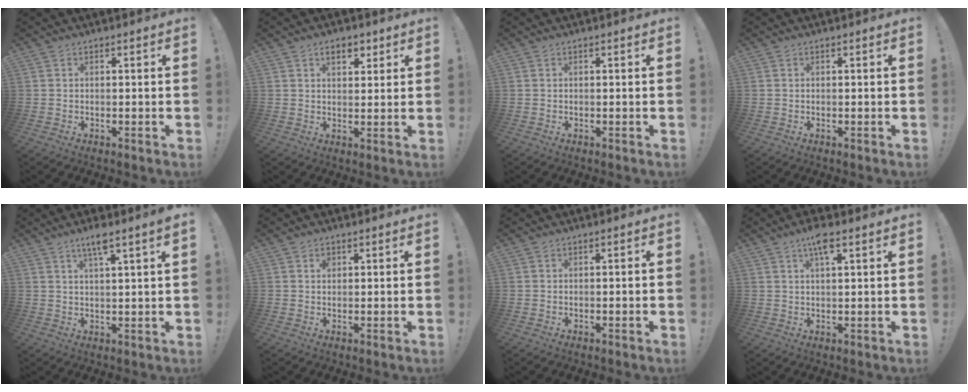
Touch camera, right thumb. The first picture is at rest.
{"total": 5.2, "force": [2.7, 3.1, 3.1], "torque": [-0.038, -0.004, 0.046]}
{"total": 0.0}
{"total": 0.0}
{"total": 5.2, "force": [3.0, 0.3, 4.3], "torque": [-0.072, -0.009, 0.046]}
{"total": 1.2, "force": [0.6, 0.9, 0.4], "torque": [0.006, -0.006, 0.010]}
{"total": 0.8, "force": [-0.6, -0.1, 0.5], "torque": [-0.013, 0.001, -0.009]}
{"total": 5.1, "force": [2.9, 1.1, 4.1], "torque": [-0.069, -0.006, 0.045]}